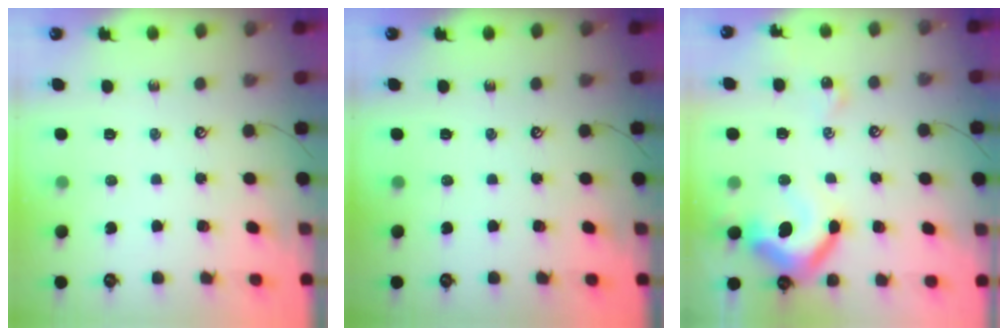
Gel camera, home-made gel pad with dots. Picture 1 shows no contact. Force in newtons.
{"total": 0.0}
{"total": 13.1, "press": 13.0, "slide": 1.7}